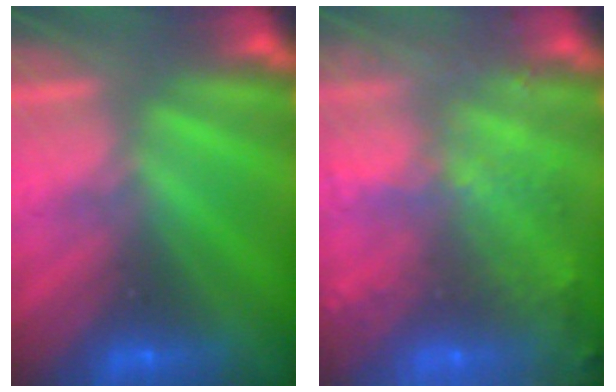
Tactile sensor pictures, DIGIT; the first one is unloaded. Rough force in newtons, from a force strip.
{"total": 8.1}